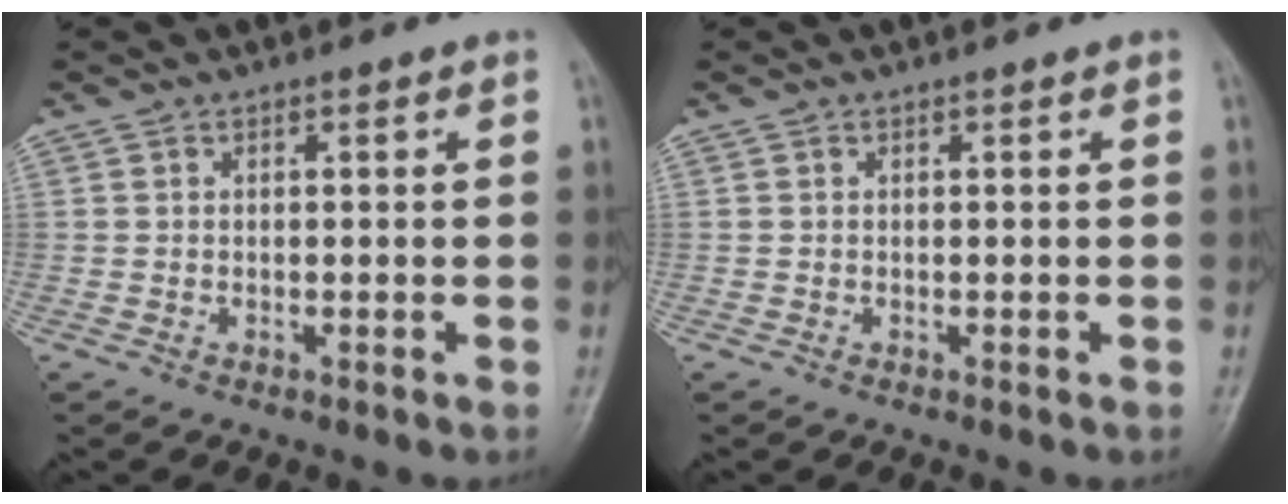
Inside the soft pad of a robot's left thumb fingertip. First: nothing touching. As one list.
[{"total": 0.0}]